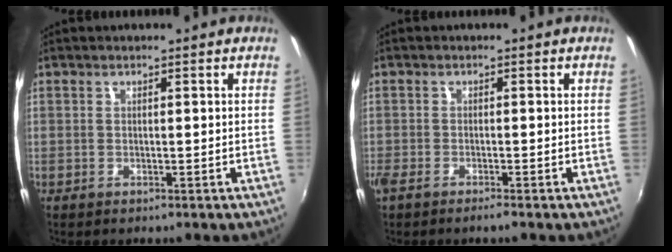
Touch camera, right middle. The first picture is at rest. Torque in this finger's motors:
{"motor_torque": [0.43, -0.39, 0.04, 0.03]}